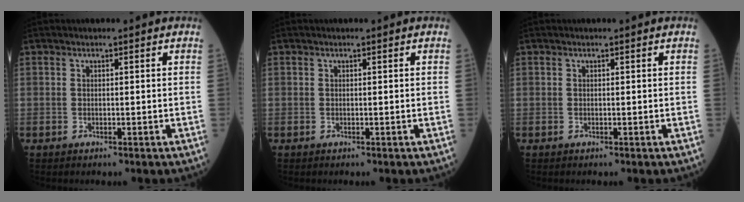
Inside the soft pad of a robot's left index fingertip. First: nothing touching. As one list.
[{"total": 0.0}, {"total": 0.0}]